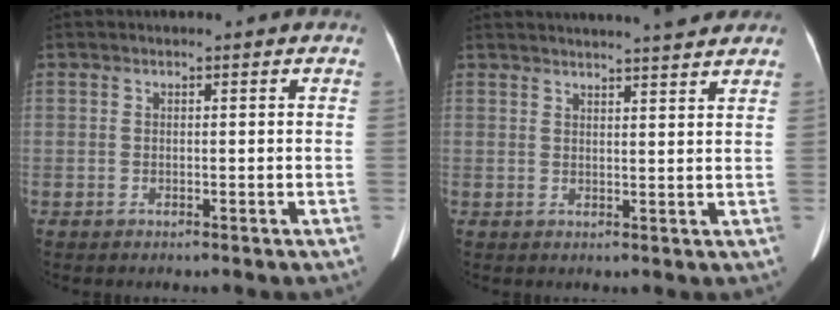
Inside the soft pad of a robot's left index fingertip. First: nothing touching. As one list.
[{"total": 11.6, "force": [10.7, 0.4, 4.4], "torque": [-0.062, 0.013, 0.128]}]